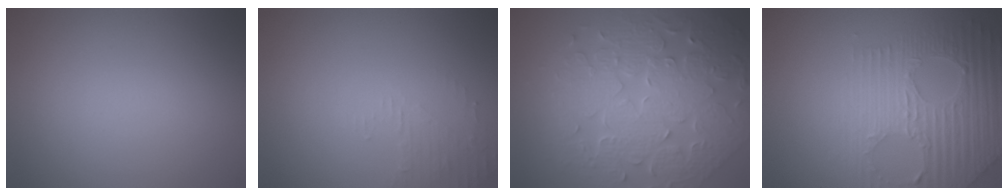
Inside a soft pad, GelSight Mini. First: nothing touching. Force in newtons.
{"total": 1.6, "press": 1.5, "slide": 0.4}
{"total": 9.6, "press": 6.9, "slide": 6.6}
{"total": 6.6, "press": 5.1, "slide": 4.3}